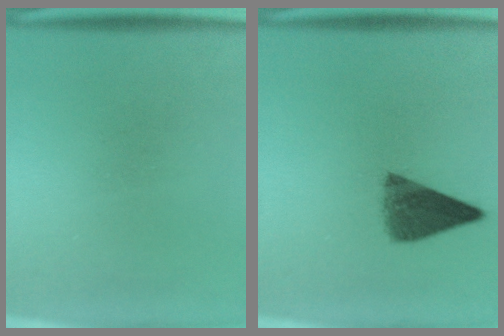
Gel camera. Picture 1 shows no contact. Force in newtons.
{"total": 6.9}